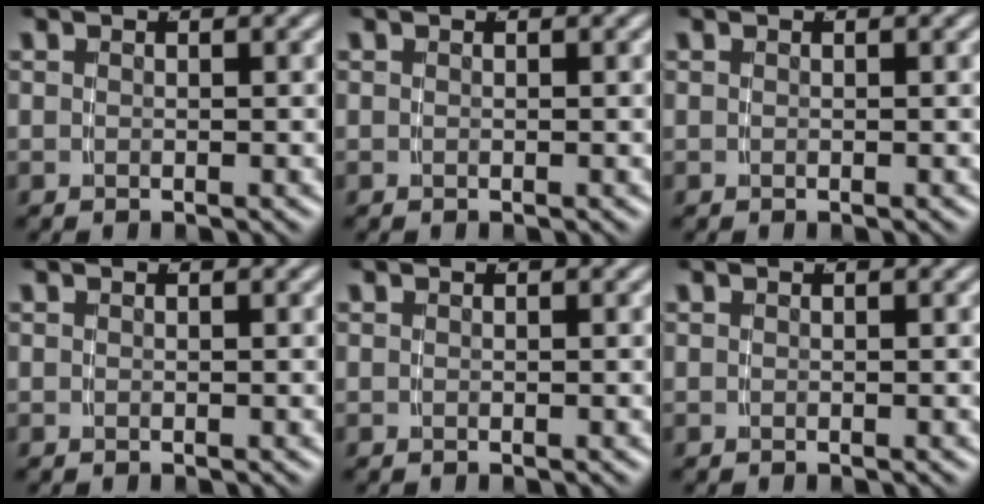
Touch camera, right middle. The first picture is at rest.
{"total": 0.0}
{"total": 0.0}
{"total": 0.0}
{"total": 0.0}
{"total": 0.0}